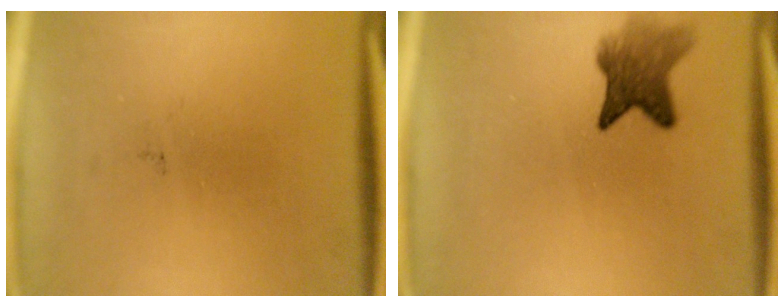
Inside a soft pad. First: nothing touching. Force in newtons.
{"total": 5.6}